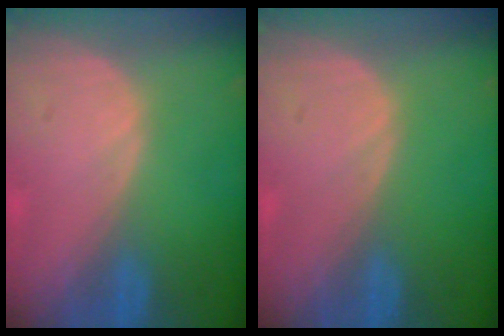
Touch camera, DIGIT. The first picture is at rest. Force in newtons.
{"total": 0.0}